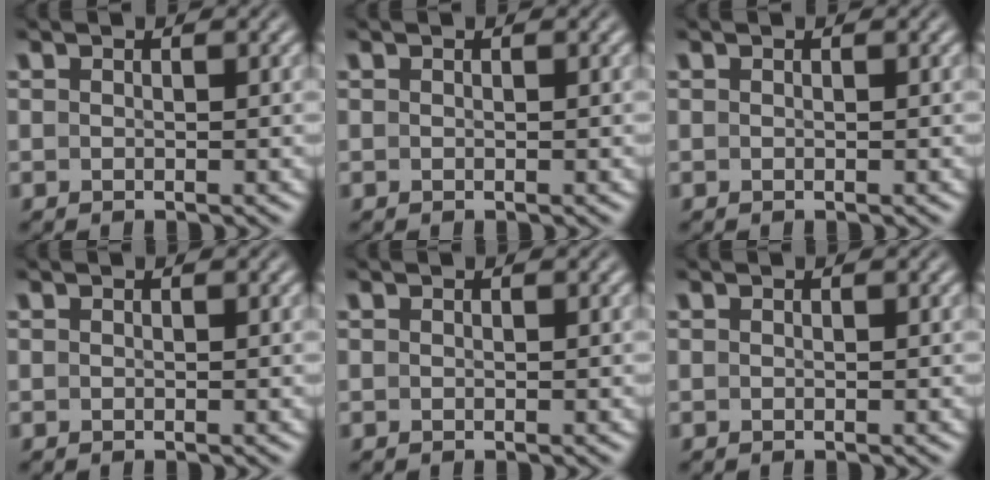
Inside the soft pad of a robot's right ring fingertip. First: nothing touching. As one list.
[{"total": 0.0}, {"total": 0.0}, {"total": 0.0}, {"total": 0.0}, {"total": 0.0}]